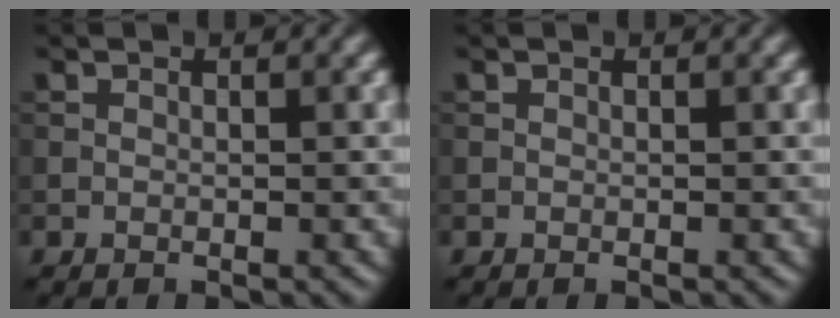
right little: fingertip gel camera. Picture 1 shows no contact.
{"total": 0.0}